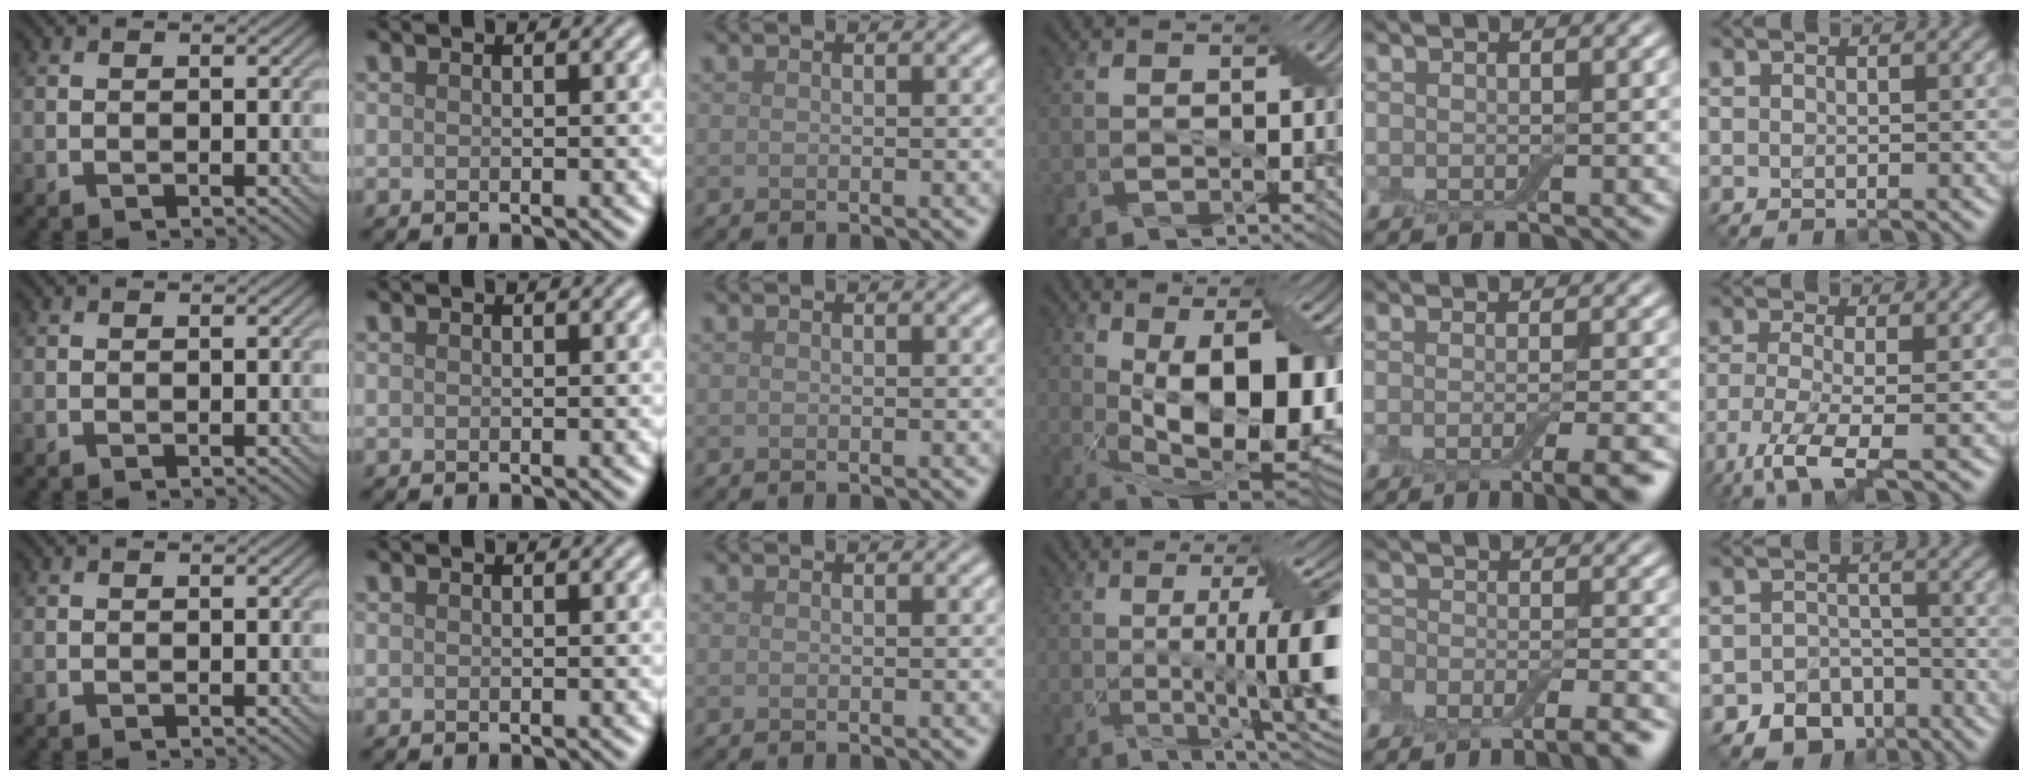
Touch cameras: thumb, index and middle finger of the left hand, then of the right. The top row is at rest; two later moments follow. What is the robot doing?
{"motion": "insert", "object": "drawer"}